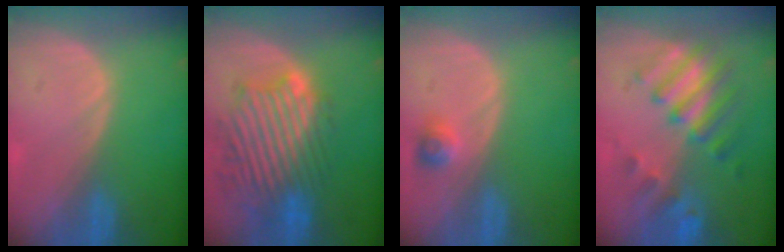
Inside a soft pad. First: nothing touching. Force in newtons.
{"total": 12.1, "press": 10.9, "slide": 5.2}
{"total": 2.2, "press": 2.2, "slide": 0.2}
{"total": 7.9, "press": 7.6, "slide": 1.9}